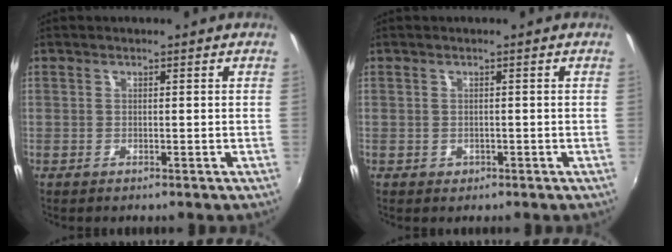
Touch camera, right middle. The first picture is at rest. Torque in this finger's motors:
{"motor_torque": [0.28, -0.25, -0.03, 0.00]}